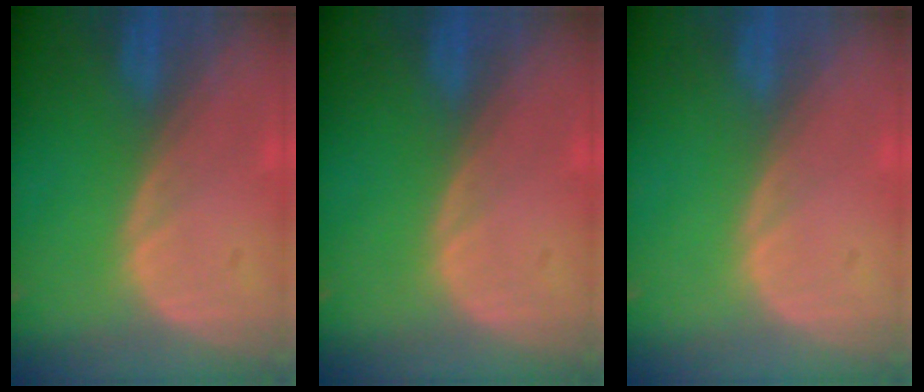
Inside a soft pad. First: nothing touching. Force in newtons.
{"total": 0.0}
{"total": 0.0}